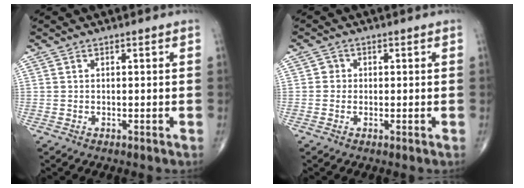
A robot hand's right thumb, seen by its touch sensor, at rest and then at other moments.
{"total": 1.5, "force": [0.0, 1.4, 0.3], "torque": [0.005, 0.004, -0.004]}